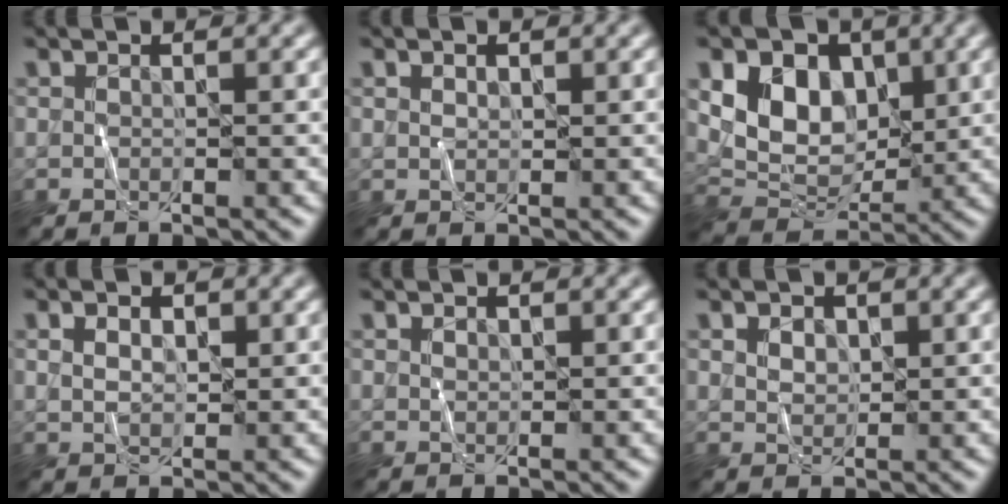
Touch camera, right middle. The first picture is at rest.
{"total": 0.9, "force": [0.5, 0.6, 0.6], "torque": [-0.010, 0.000, 0.009]}
{"total": 7.0, "force": [2.1, 5.1, 4.3], "torque": [-0.075, -0.008, 0.032]}
{"total": 2.5, "force": [0.9, 1.6, 1.6], "torque": [-0.027, 0.008, 0.007]}
{"total": 0.7, "force": [0.4, 0.4, 0.3], "torque": [-0.007, -0.001, 0.008]}
{"total": 2.1, "force": [1.1, 1.5, 1.1], "torque": [-0.022, 0.004, 0.015]}